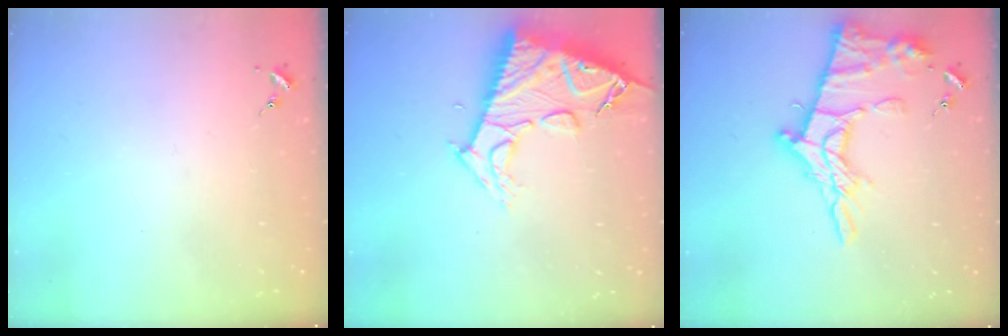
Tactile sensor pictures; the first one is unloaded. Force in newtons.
{"total": 14.6, "press": 14.5, "slide": 1.3}
{"total": 18.5, "press": 18.4, "slide": 1.5}